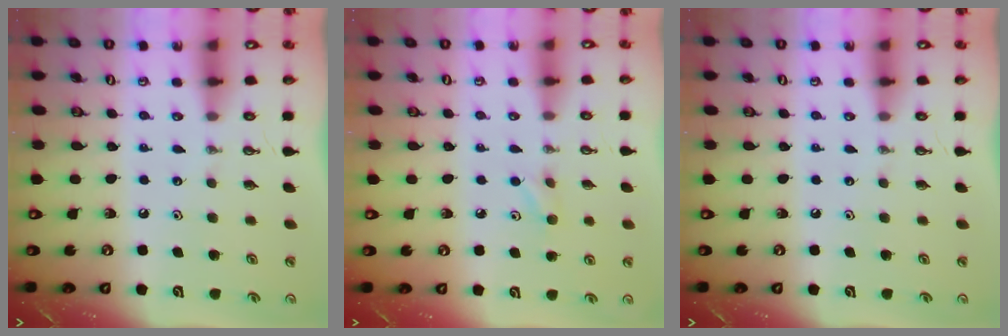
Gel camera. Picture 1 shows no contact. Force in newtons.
{"total": 4.5, "press": 4.5, "slide": 0.8}
{"total": 0.0}